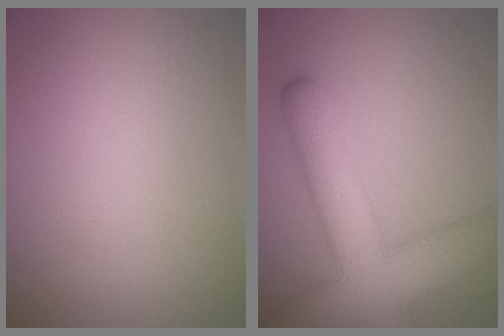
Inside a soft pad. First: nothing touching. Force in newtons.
{"total": 9.6, "press": 9.6, "slide": 0.6}